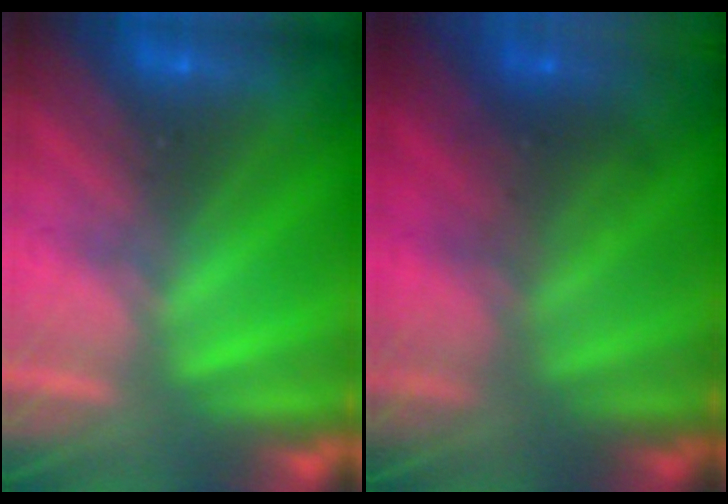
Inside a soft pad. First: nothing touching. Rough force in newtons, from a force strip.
{"total": 7.1}